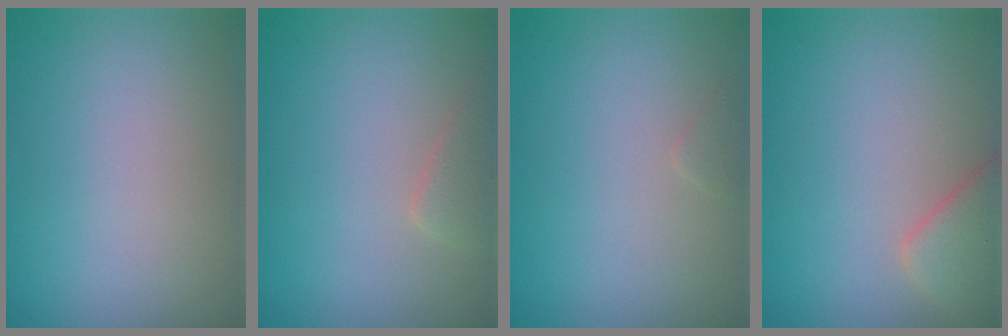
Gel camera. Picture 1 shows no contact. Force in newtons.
{"total": 1.7, "press": 1.7, "slide": 0.1}
{"total": 0.6, "press": 0.6, "slide": 0.0}
{"total": 3.4, "press": 3.3, "slide": 0.4}